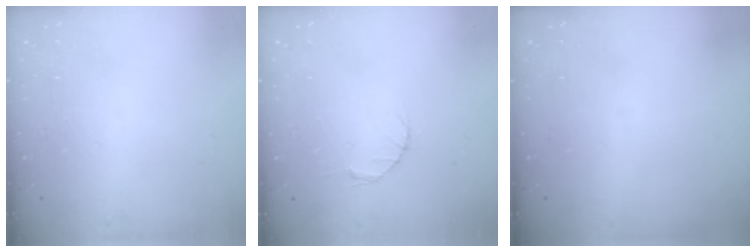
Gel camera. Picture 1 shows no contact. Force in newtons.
{"total": 2.7, "press": 2.7, "slide": 0.4}
{"total": 0.0}